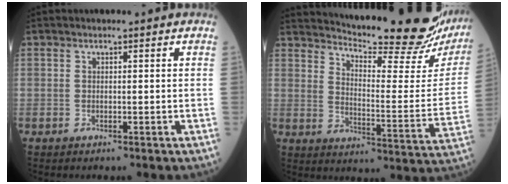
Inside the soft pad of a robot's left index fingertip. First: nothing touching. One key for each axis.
{"total": 26.4, "fx": 23.9, "fy": 3.3, "fz": 10.9, "tx": -0.172, "ty": -0.089, "tz": 0.297}